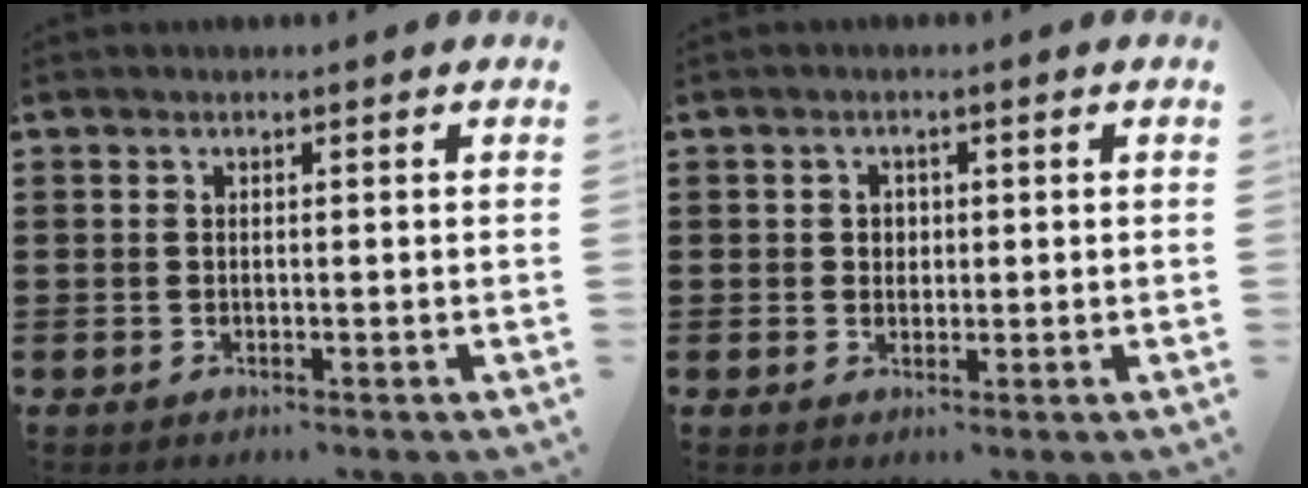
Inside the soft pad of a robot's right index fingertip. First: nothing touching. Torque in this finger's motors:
{"motor_torque": [0.32, 0.15, 0.16, 0.03]}